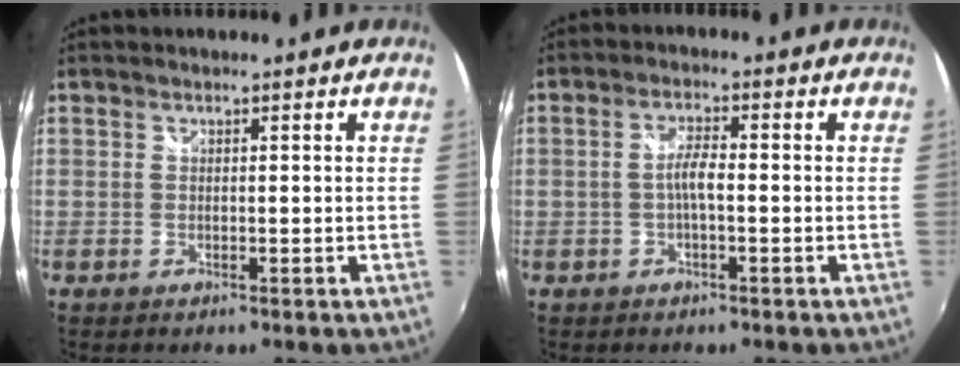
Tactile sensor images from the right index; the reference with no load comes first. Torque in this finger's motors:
{"motor_torque": [0.74, -0.22, 0.35, 0.10]}